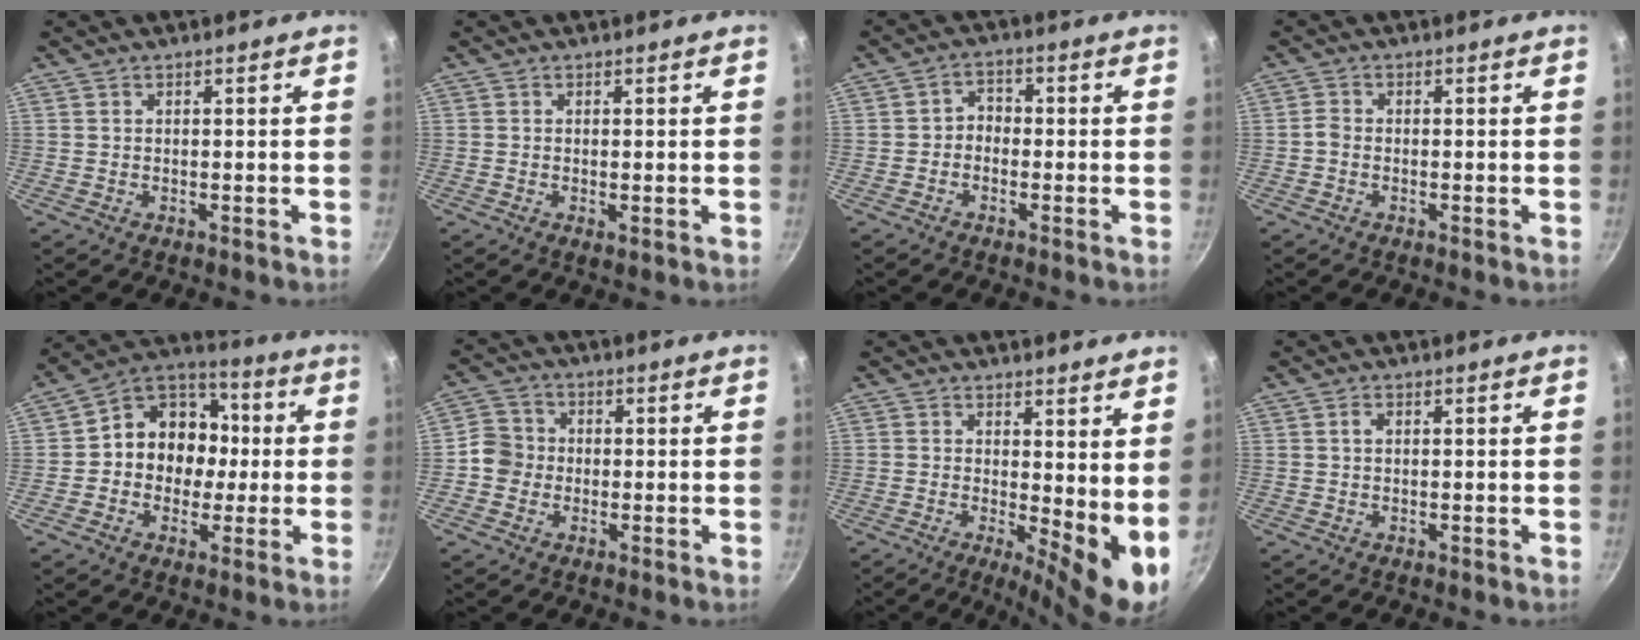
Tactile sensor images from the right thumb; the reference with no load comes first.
{"total": 0.9, "force": [0.0, 0.3, 0.9], "torque": [-0.016, -0.003, -0.002]}
{"total": 3.1, "force": [-1.0, 2.5, 1.5], "torque": [-0.009, 0.015, -0.027]}
{"total": 1.5, "force": [-0.8, 1.0, 0.8], "torque": [-0.020, 0.009, -0.021]}
{"total": 13.7, "force": [-0.4, 11.8, 6.9], "torque": [-0.057, 0.038, -0.027]}
{"total": 5.2, "force": [-1.0, 4.8, 1.7], "torque": [-0.008, 0.016, -0.034]}
{"total": 8.5, "force": [0.9, 2.8, 8.0], "torque": [-0.100, -0.023, 0.014]}
{"total": 1.0, "force": [0.2, 0.7, 0.7], "torque": [-0.013, 0.004, 0.002]}